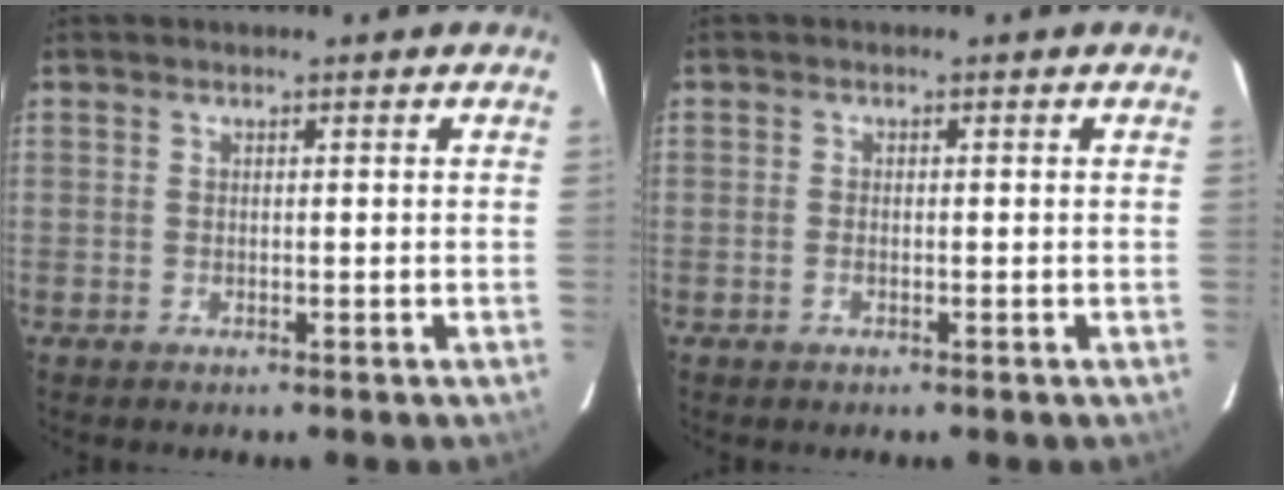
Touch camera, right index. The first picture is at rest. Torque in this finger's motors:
{"motor_torque": [-0.18, 0.03, -0.04, 0.00]}